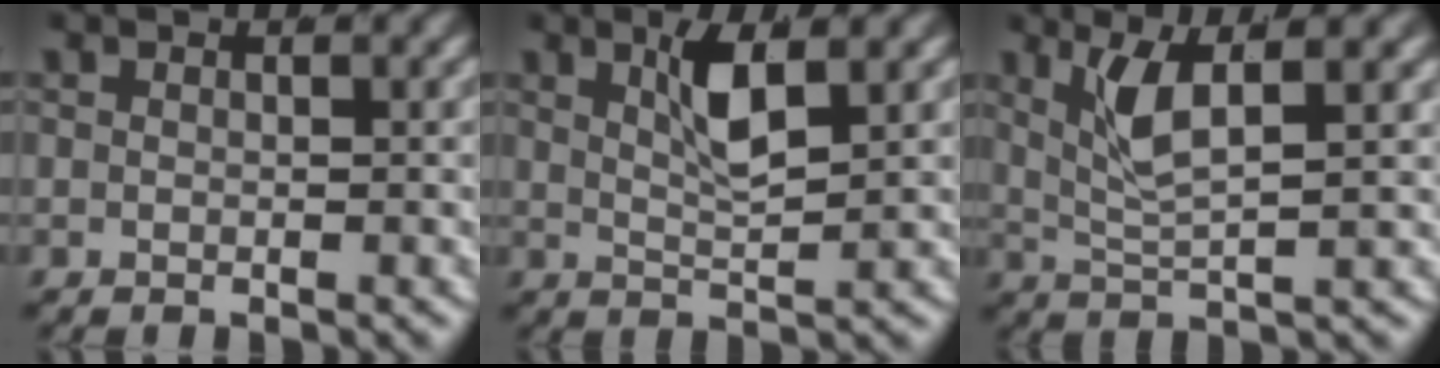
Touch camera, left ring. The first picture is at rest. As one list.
[{"total": 3.1, "force": [1.4, 0.4, 2.7], "torque": [-0.057, -0.006, 0.031]}, {"total": 3.9, "force": [1.5, 1.0, 3.5], "torque": [-0.080, 0.001, 0.032]}]